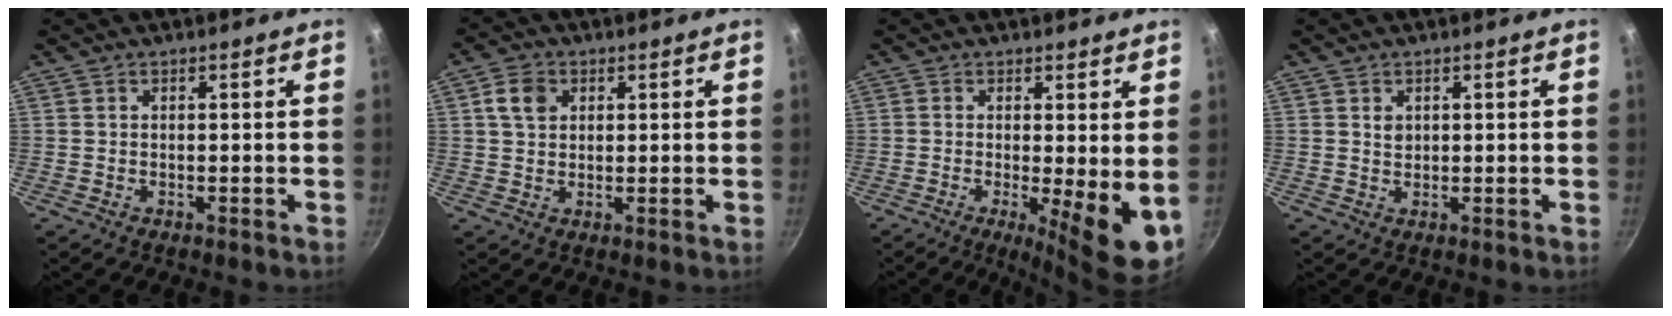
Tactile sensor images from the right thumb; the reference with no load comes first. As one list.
[{"total": 5.1, "force": [1.7, 3.8, 2.8], "torque": [-0.038, 0.004, 0.029]}, {"total": 9.3, "force": [-0.9, 2.2, 9.0], "torque": [-0.117, -0.015, -0.006]}, {"total": 1.6, "force": [0.6, 1.3, 0.8], "torque": [-0.009, -0.001, 0.011]}]